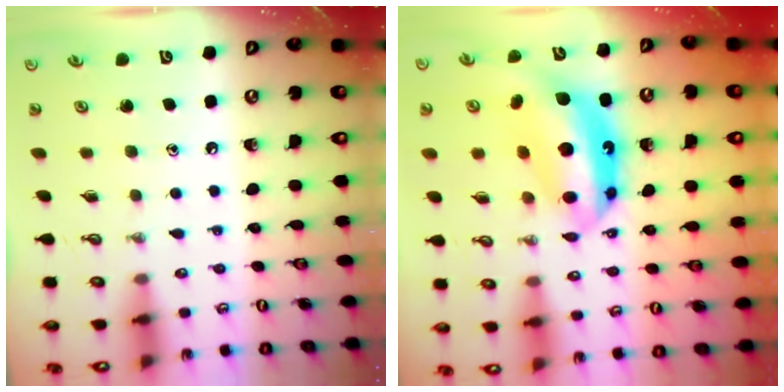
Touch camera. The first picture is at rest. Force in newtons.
{"total": 14.2, "press": 14.1, "slide": 1.2}